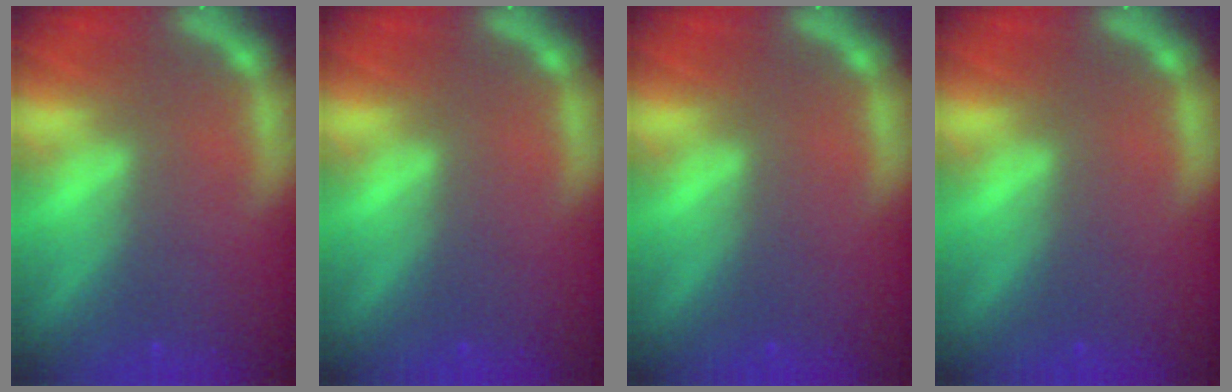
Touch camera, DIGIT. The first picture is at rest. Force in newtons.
{"total": 0.0}
{"total": 0.0}
{"total": 0.0}